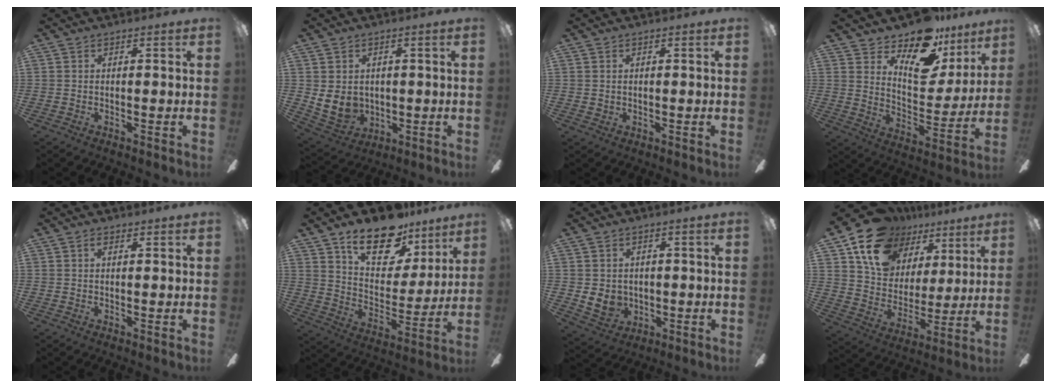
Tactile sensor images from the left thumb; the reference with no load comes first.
{"total": 7.8, "force": [1.2, 6.7, 3.8], "torque": [-0.096, -0.007, 0.026]}
{"total": 1.1, "force": [0.7, 0.9, 0.1], "torque": [-0.002, 0.004, 0.013]}
{"total": 15.9, "force": [12.6, 6.5, 7.2], "torque": [-0.117, -0.097, 0.221]}
{"total": 1.3, "force": [0.7, 0.6, 0.9], "torque": [-0.012, -0.002, 0.011]}
{"total": 17.9, "force": [12.8, 8.7, 9.0], "torque": [-0.138, -0.079, 0.223]}
{"total": 6.2, "force": [0.5, 5.7, 2.4], "torque": [-0.058, -0.004, 0.011]}
{"total": 17.4, "force": [12.2, 11.0, 5.8], "torque": [-0.128, -0.072, 0.229]}